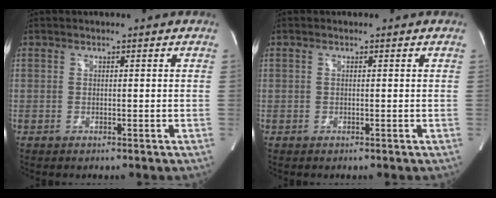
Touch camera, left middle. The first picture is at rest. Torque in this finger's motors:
{"motor_torque": [-0.14, -0.24, 0.33, 0.00]}